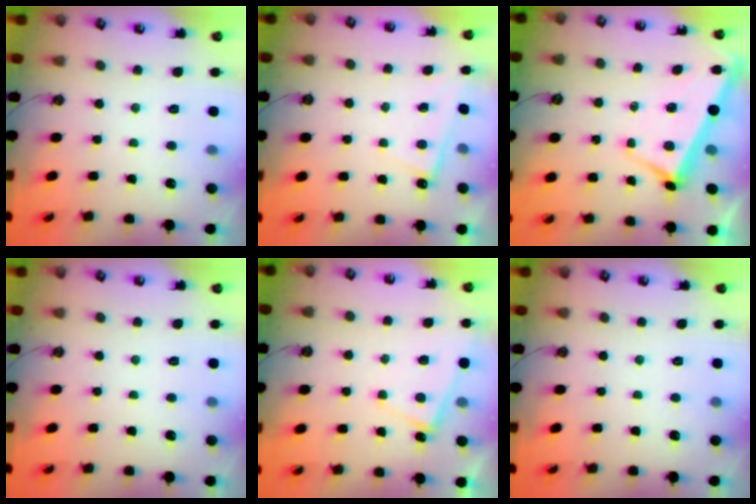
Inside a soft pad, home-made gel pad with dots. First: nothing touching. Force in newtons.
{"total": 0.8, "press": 0.8, "slide": 0.2}
{"total": 3.0, "press": 2.9, "slide": 0.9}
{"total": 0.0}
{"total": 3.7, "press": 3.7, "slide": 0.3}
{"total": 0.0}